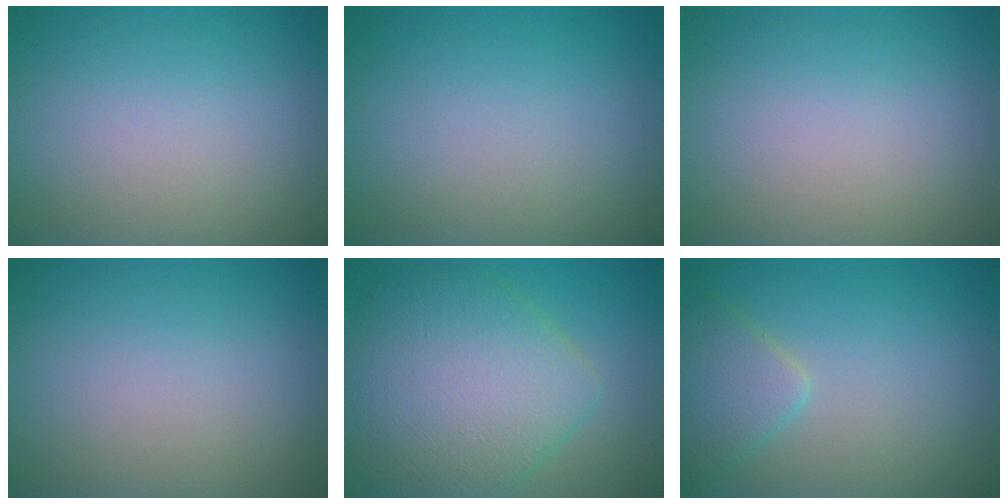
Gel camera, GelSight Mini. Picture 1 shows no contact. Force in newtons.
{"total": 0.0}
{"total": 0.0}
{"total": 0.0}
{"total": 9.3, "press": 9.3, "slide": 0.3}
{"total": 2.7, "press": 2.7, "slide": 0.2}